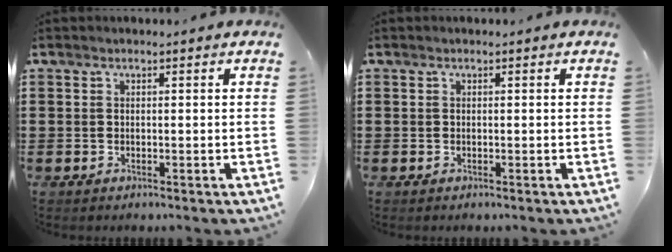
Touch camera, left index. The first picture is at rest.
{"total": 0.0}